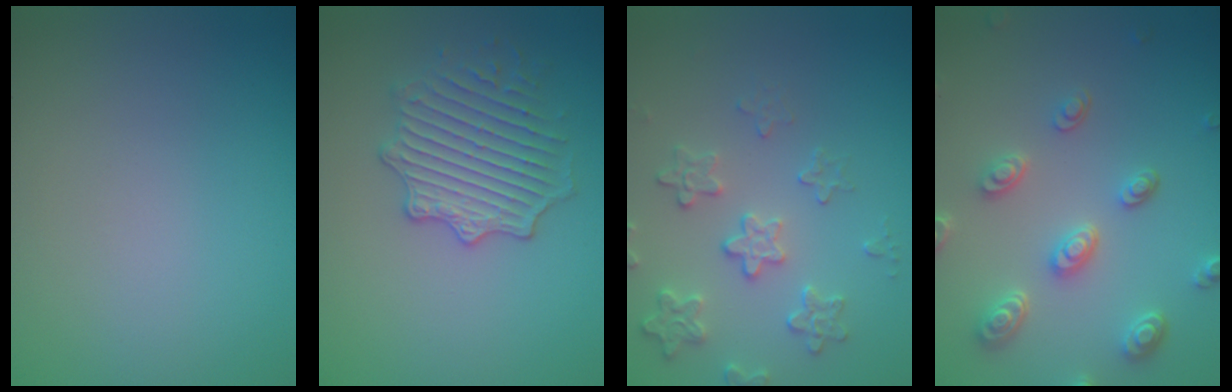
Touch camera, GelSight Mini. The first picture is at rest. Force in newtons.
{"total": 3.8, "press": 3.6, "slide": 1.2}
{"total": 3.0, "press": 2.9, "slide": 0.9}
{"total": 4.6, "press": 3.7, "slide": 2.7}